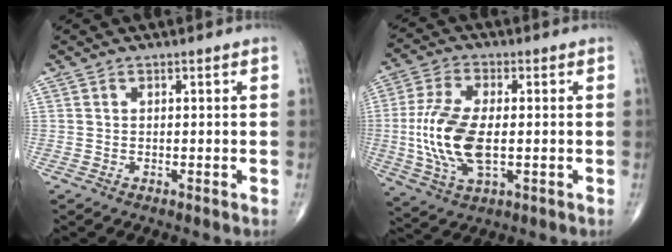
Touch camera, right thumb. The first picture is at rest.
{"total": 13.7, "force": [-1.0, 6.6, 12.0], "torque": [-0.257, -0.001, -0.018]}